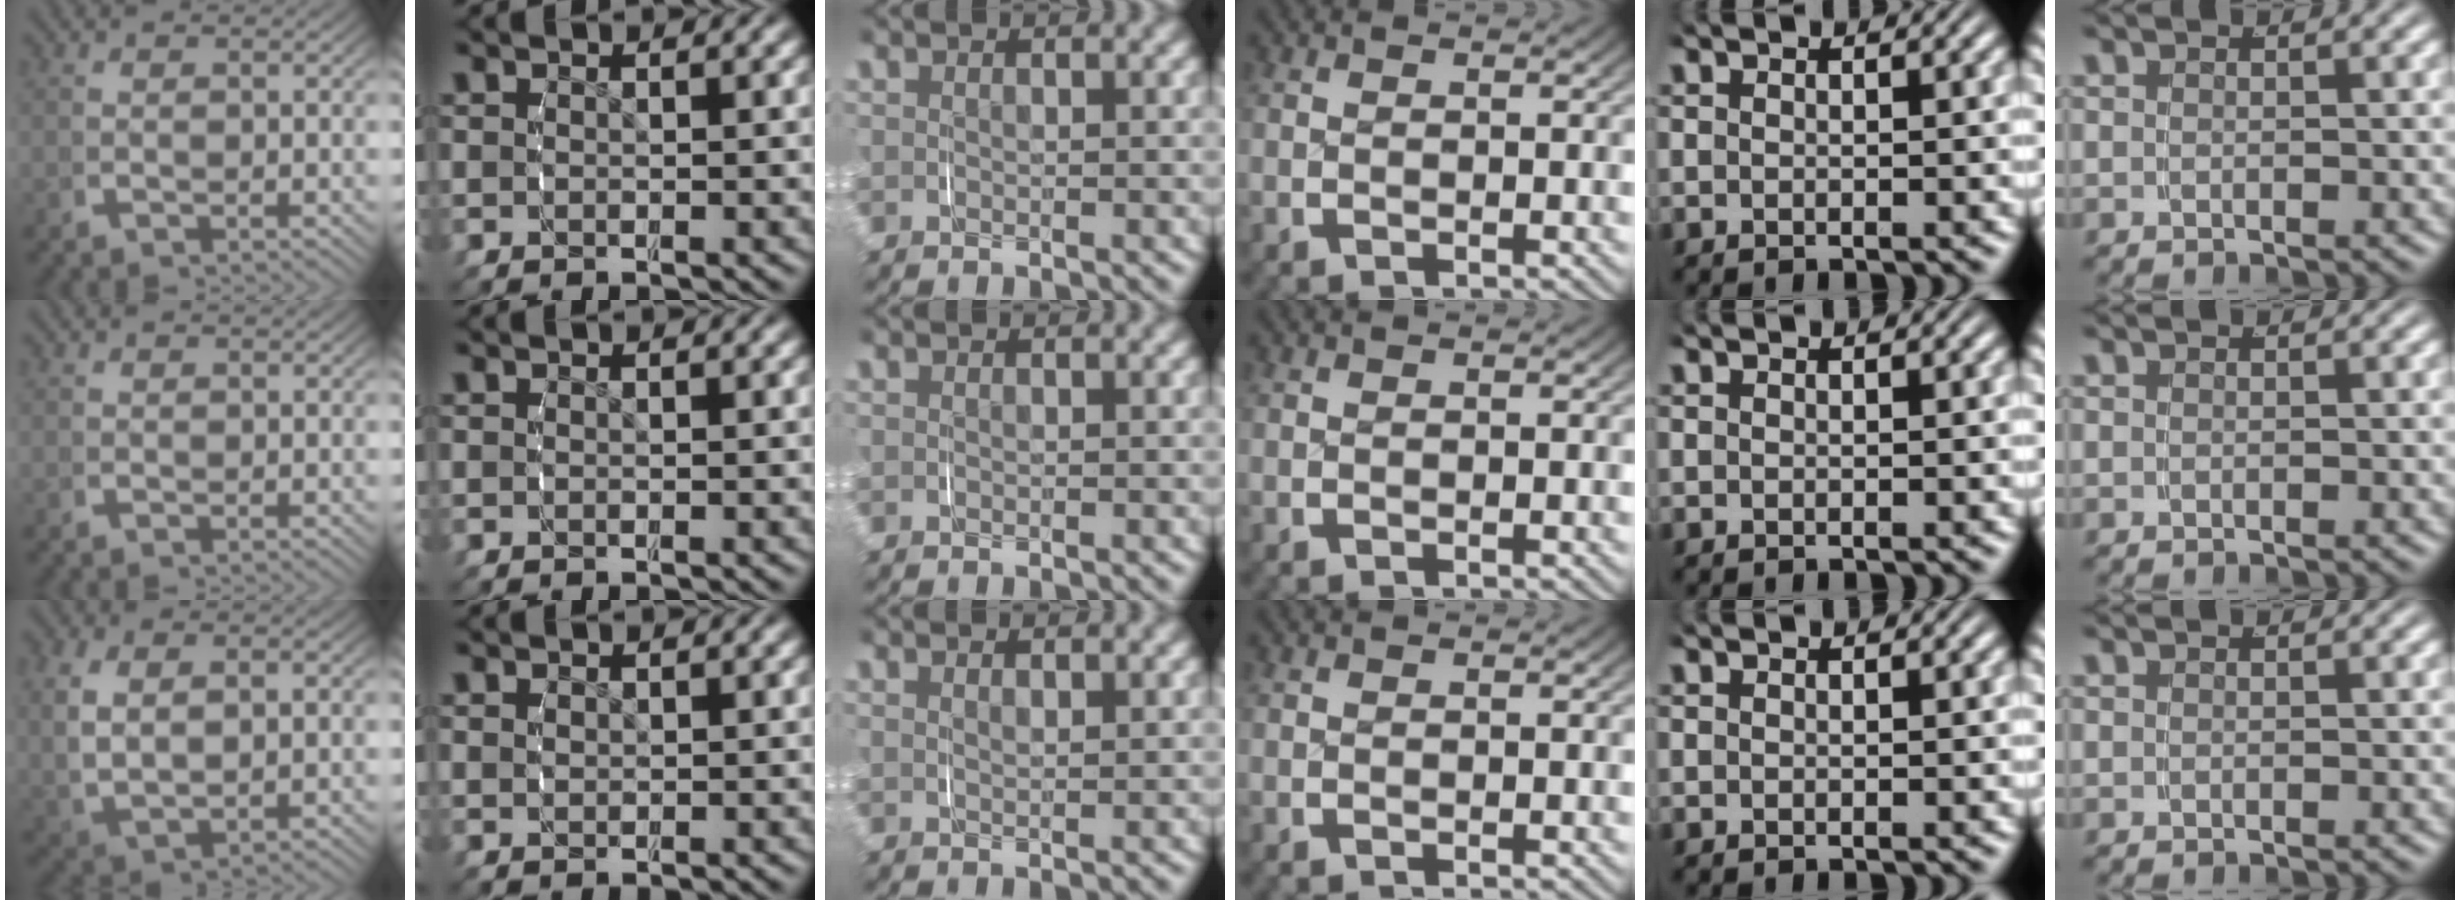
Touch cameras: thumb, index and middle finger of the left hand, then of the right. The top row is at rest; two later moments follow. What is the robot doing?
{"motion": "grasp_and_lifting", "object": "scarf"}